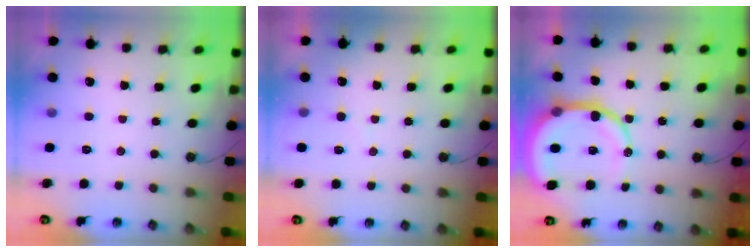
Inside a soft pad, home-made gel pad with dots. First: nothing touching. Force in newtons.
{"total": 2.5, "press": 2.5, "slide": 0.1}
{"total": 13.1, "press": 13.0, "slide": 1.9}